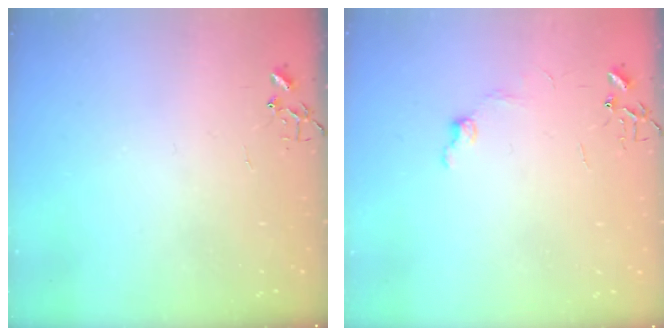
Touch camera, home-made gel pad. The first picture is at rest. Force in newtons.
{"total": 5.9, "press": 5.9, "slide": 0.8}